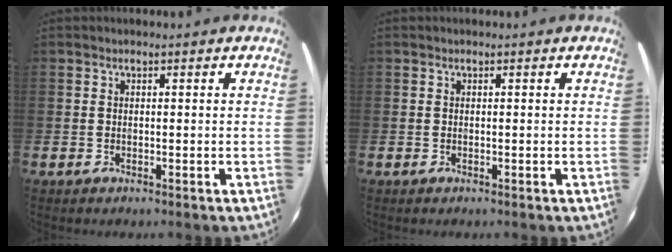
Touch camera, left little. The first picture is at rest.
{"total": 0.0}